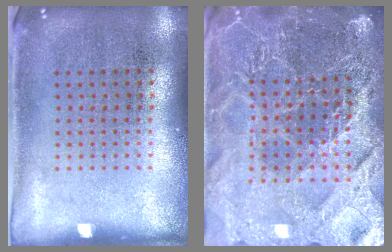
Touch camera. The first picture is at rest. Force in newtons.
{"total": 5.6, "press": 5.0, "slide": 2.6}